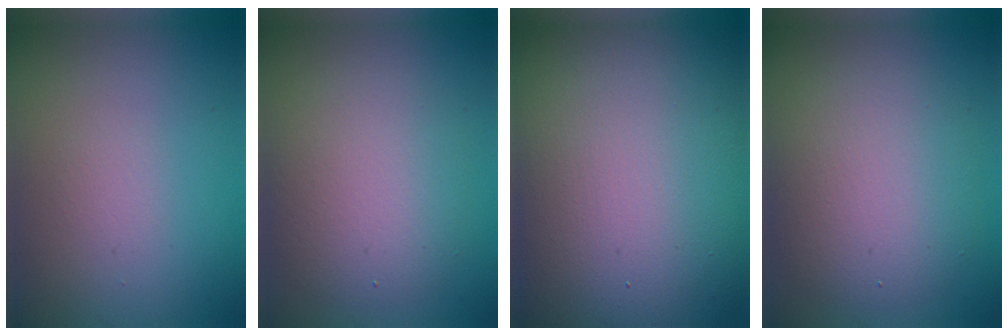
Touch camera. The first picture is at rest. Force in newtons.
{"total": 5.3, "press": 5.3, "slide": 0.2}
{"total": 20.1, "press": 20.1, "slide": 0.9}
{"total": 5.9, "press": 5.9, "slide": 0.6}